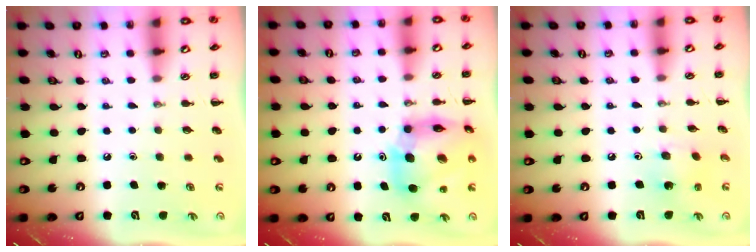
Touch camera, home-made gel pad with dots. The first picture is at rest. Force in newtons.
{"total": 13.4, "press": 13.0, "slide": 3.4}
{"total": 2.3, "press": 2.2, "slide": 0.5}